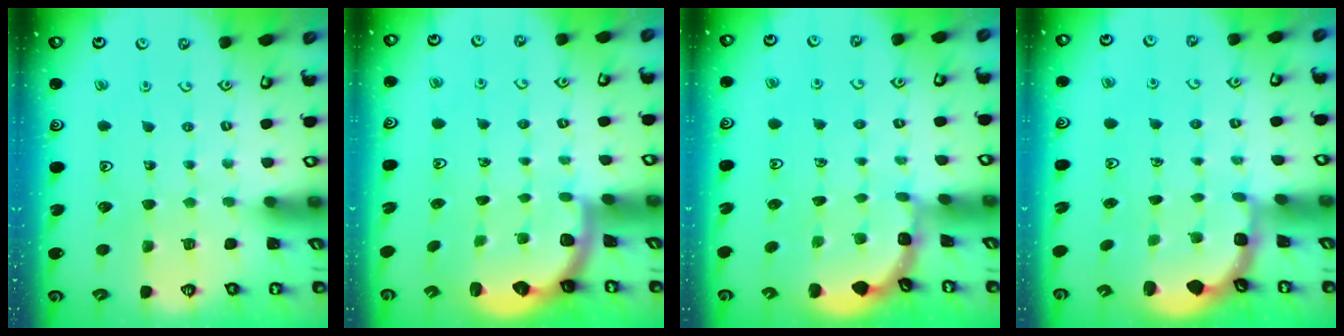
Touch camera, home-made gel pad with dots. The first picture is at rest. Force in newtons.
{"total": 2.2, "press": 2.0, "slide": 0.8}
{"total": 1.5, "press": 1.5, "slide": 0.2}
{"total": 2.7, "press": 2.0, "slide": 1.7}